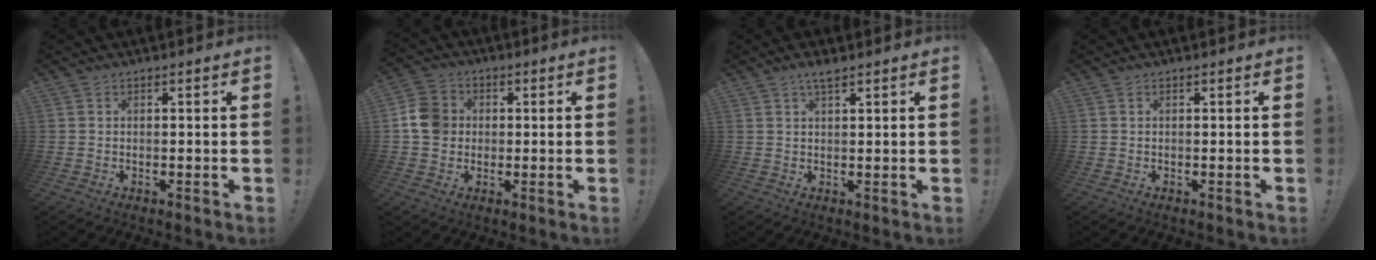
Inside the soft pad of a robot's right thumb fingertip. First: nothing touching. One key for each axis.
{"total": 9.1, "fx": 0.5, "fy": 8.1, "fz": 4.0, "tx": -0.072, "ty": 0.013, "tz": 0.015}
{"total": 3.1, "fx": 2.3, "fy": 0.5, "fz": 1.9, "tx": -0.025, "ty": -0.013, "tz": 0.037}
{"total": 0.0}